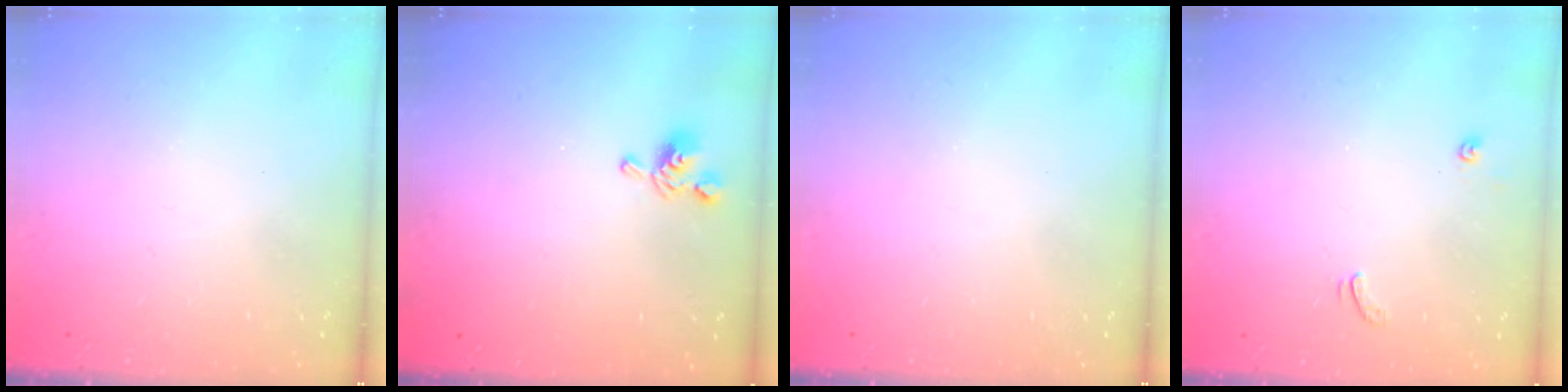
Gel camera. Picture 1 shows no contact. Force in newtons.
{"total": 2.8, "press": 2.7, "slide": 0.7}
{"total": 0.0}
{"total": 2.6, "press": 2.6, "slide": 0.3}